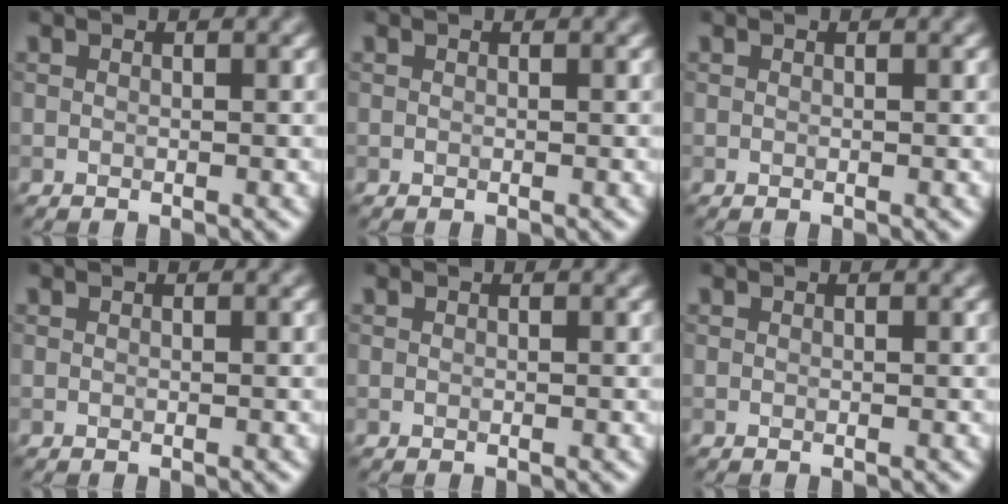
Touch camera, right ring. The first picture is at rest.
{"total": 0.0}
{"total": 0.0}
{"total": 0.0}
{"total": 0.0}
{"total": 0.0}